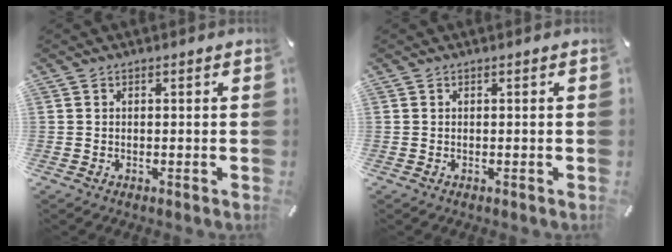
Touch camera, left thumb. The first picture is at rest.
{"total": 0.0}